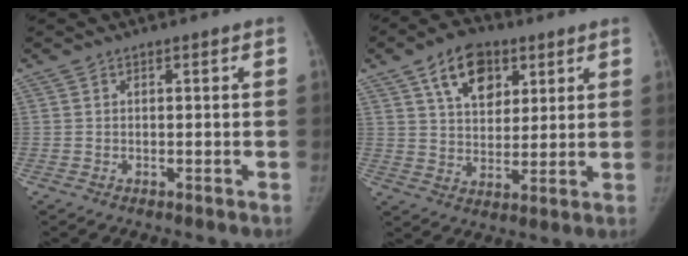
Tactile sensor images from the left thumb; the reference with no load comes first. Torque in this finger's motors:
{"motor_torque": [1.40, 1.33, 0.78, -0.87, 0.31]}